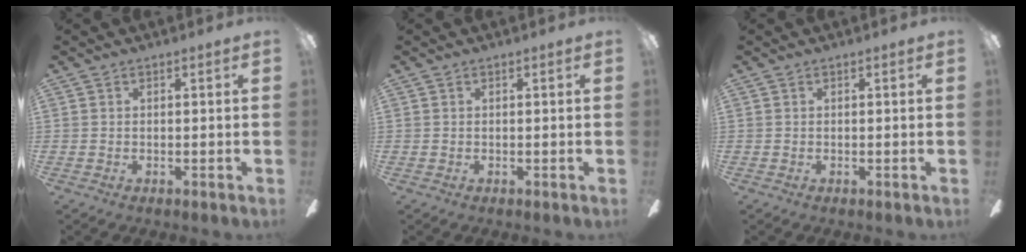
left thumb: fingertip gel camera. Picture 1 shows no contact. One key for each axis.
{"total": 0.0}
{"total": 0.0}